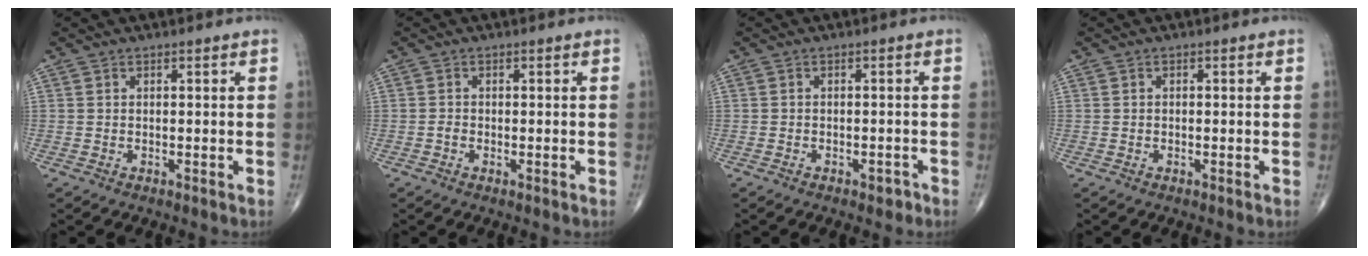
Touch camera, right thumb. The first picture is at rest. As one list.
[{"total": 0.7, "force": [-0.3, 0.4, 0.5], "torque": [-0.013, 0.003, -0.008]}, {"total": 1.7, "force": [-1.1, 1.0, 0.8], "torque": [-0.007, 0.006, -0.016]}, {"total": 0.0}]